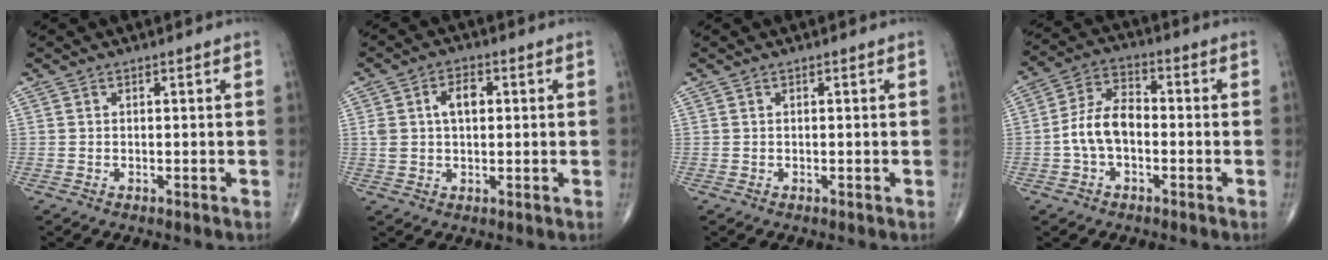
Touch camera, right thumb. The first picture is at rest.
{"total": 6.1, "force": [1.2, 3.7, 4.7], "torque": [-0.082, 0.014, 0.022]}
{"total": 0.0}
{"total": 8.6, "force": [-1.6, 5.2, 6.7], "torque": [-0.126, 0.031, -0.039]}